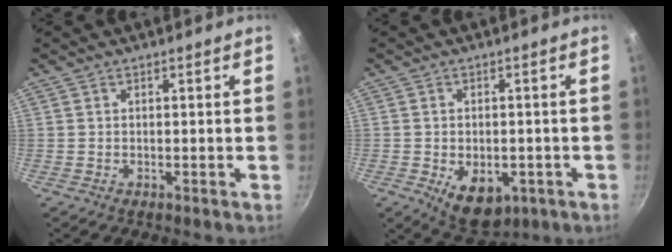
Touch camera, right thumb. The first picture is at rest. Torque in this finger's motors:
{"motor_torque": [-0.26, 0.47, 0.97, -0.19, 0.04]}